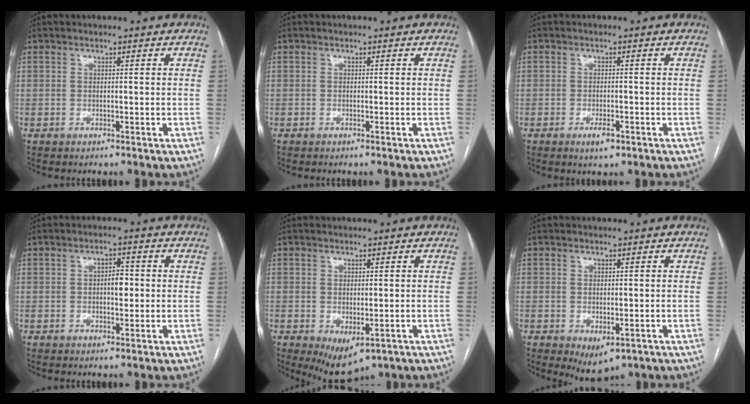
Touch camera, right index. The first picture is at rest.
{"total": 0.0}
{"total": 2.5, "force": [-1.4, 0.9, 1.9], "torque": [-0.032, 0.001, -0.018]}
{"total": 2.9, "force": [0.0, 1.3, 2.6], "torque": [-0.040, 0.006, 0.001]}
{"total": 5.9, "force": [-2.4, 2.8, 4.5], "torque": [-0.066, -0.015, -0.021]}
{"total": 4.2, "force": [-1.8, 2.1, 3.1], "torque": [-0.041, -0.008, -0.011]}